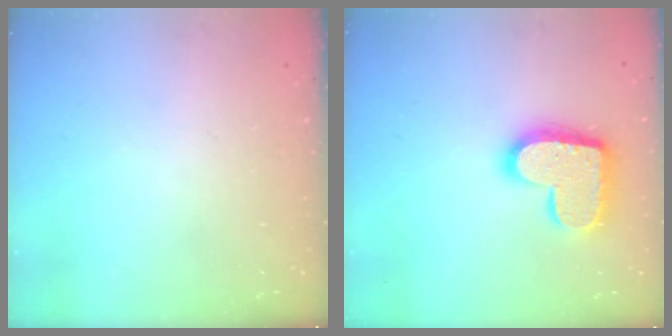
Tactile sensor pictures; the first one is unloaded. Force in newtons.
{"total": 17.5, "press": 17.5, "slide": 1.0}